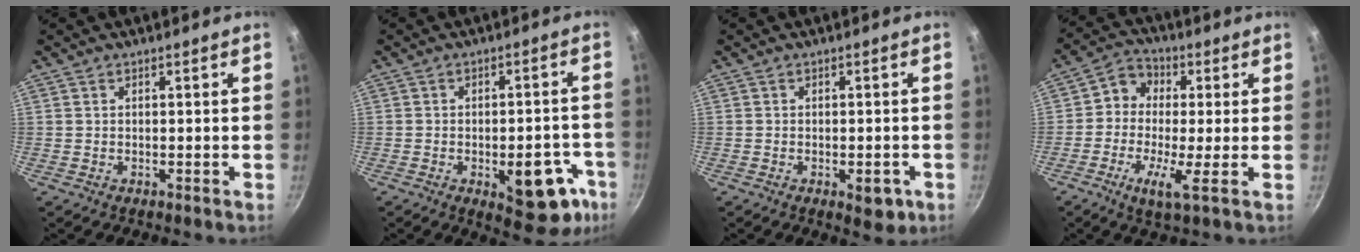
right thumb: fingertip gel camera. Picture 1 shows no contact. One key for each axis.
{"total": 13.6, "fx": -5.1, "fy": 6.6, "fz": 10.7, "tx": -0.079, "ty": 0.023, "tz": -0.058}
{"total": 4.4, "fx": -1.7, "fy": 2.2, "fz": 3.4, "tx": -0.025, "ty": 0.010, "tz": -0.017}
{"total": 8.5, "fx": -0.8, "fy": 4.4, "fz": 7.2, "tx": -0.122, "ty": 0.023, "tz": -0.033}